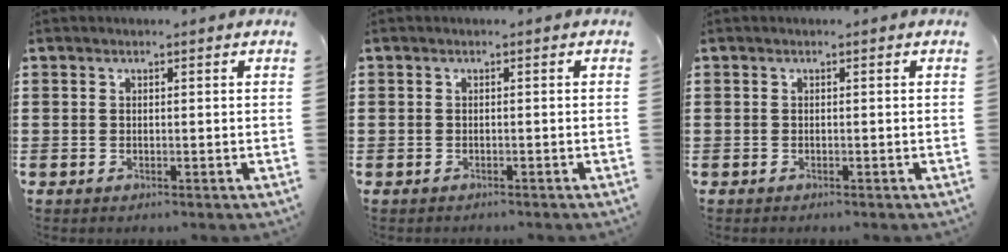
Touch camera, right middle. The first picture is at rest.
{"total": 0.7, "force": [-0.6, 0.4, -0.2], "torque": [0.002, 0.004, -0.015]}
{"total": 0.0}